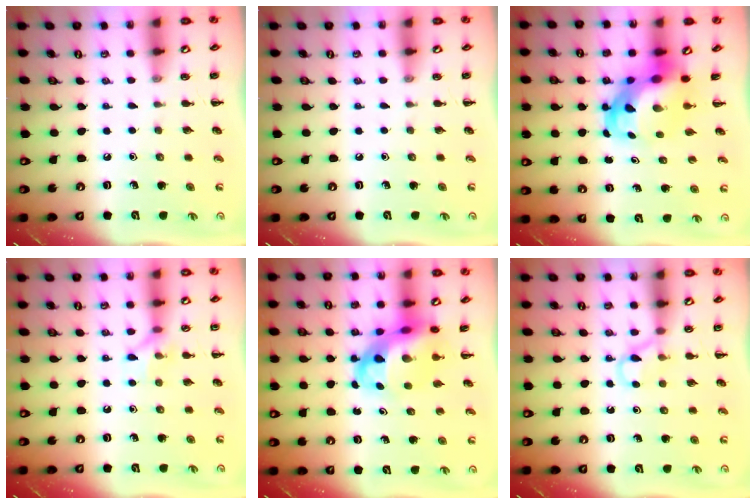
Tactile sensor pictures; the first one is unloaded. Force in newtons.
{"total": 0.0}
{"total": 6.3, "press": 6.0, "slide": 1.7}
{"total": 7.1, "press": 7.1, "slide": 0.8}
{"total": 7.8, "press": 7.5, "slide": 1.9}
{"total": 3.9, "press": 3.7, "slide": 1.4}